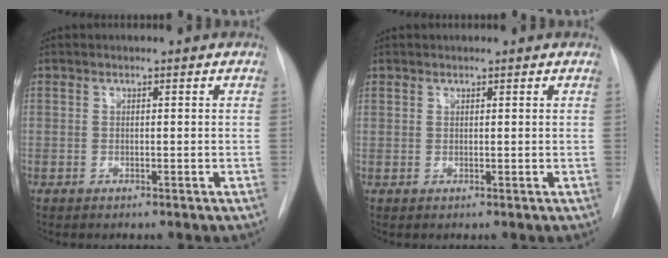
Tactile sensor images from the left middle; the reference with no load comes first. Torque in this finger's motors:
{"motor_torque": [0.18, -0.19, -0.25, -0.21]}